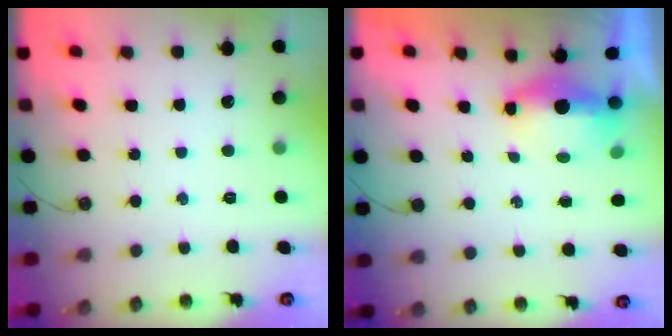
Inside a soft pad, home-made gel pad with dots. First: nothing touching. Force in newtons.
{"total": 5.3, "press": 5.2, "slide": 1.2}